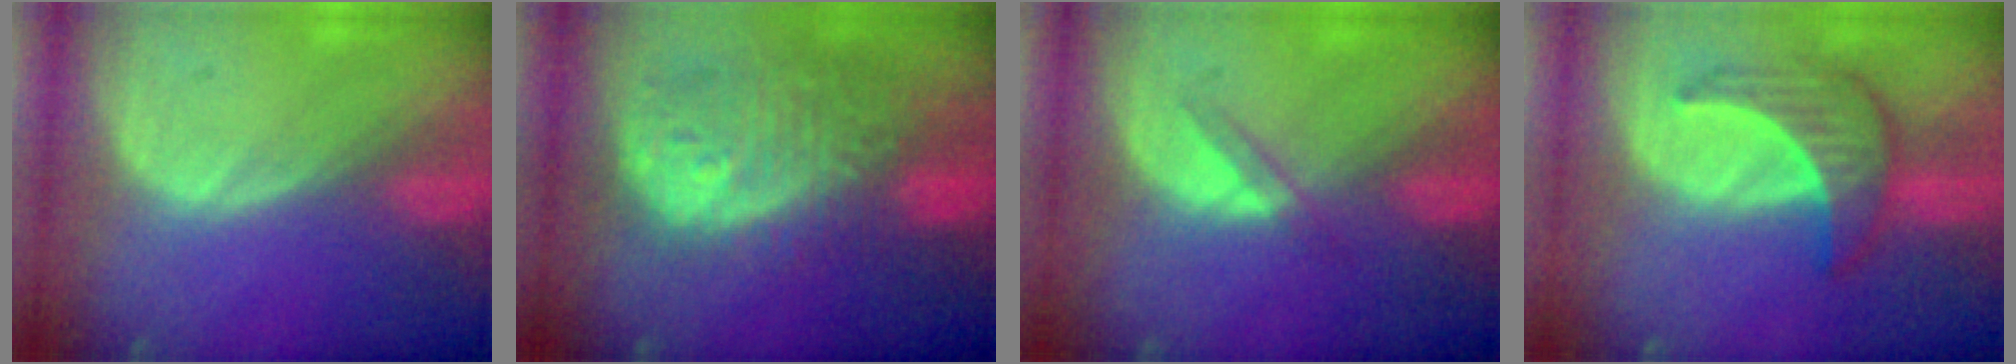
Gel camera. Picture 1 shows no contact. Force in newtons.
{"total": 12.2, "press": 10.9, "slide": 5.5}
{"total": 2.3, "press": 2.0, "slide": 1.0}
{"total": 6.6, "press": 6.5, "slide": 1.2}